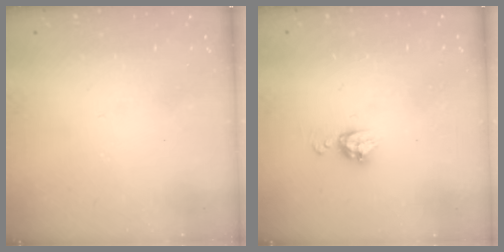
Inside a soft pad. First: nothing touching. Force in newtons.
{"total": 5.9, "press": 5.9, "slide": 0.5}